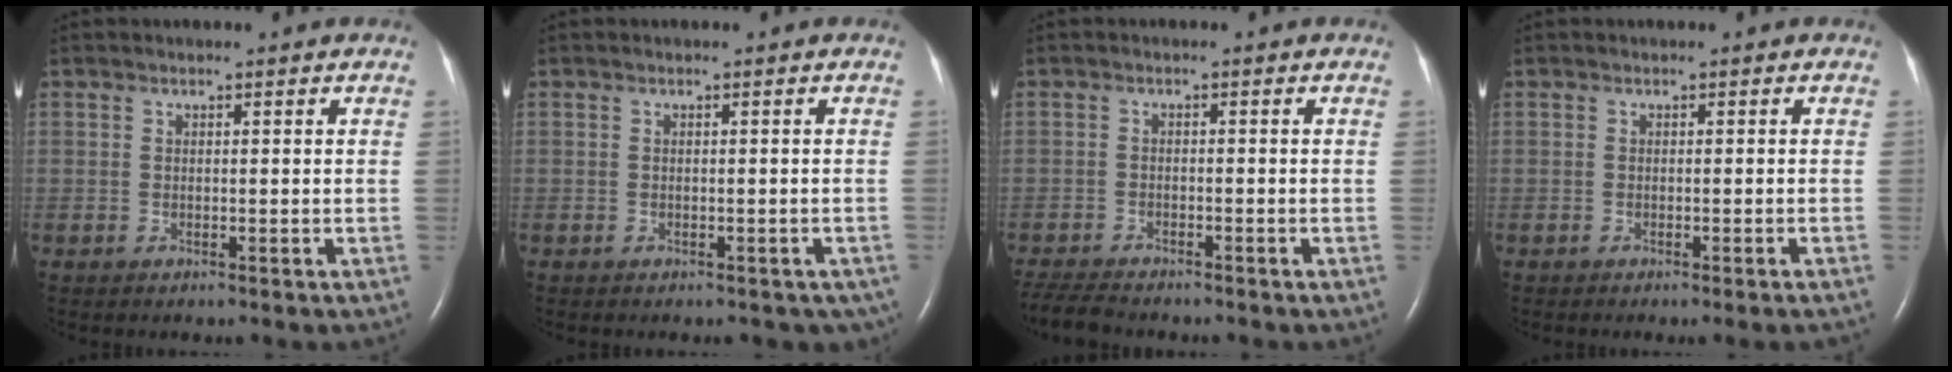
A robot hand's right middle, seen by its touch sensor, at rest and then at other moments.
{"total": 5.0, "force": [-3.7, 2.5, 2.3], "torque": [-0.014, 0.002, -0.038]}
{"total": 5.5, "force": [-5.1, 0.7, 1.8], "torque": [-0.036, -0.021, -0.090]}
{"total": 1.2, "force": [-0.8, -0.4, 0.8], "torque": [-0.008, 0.002, -0.010]}